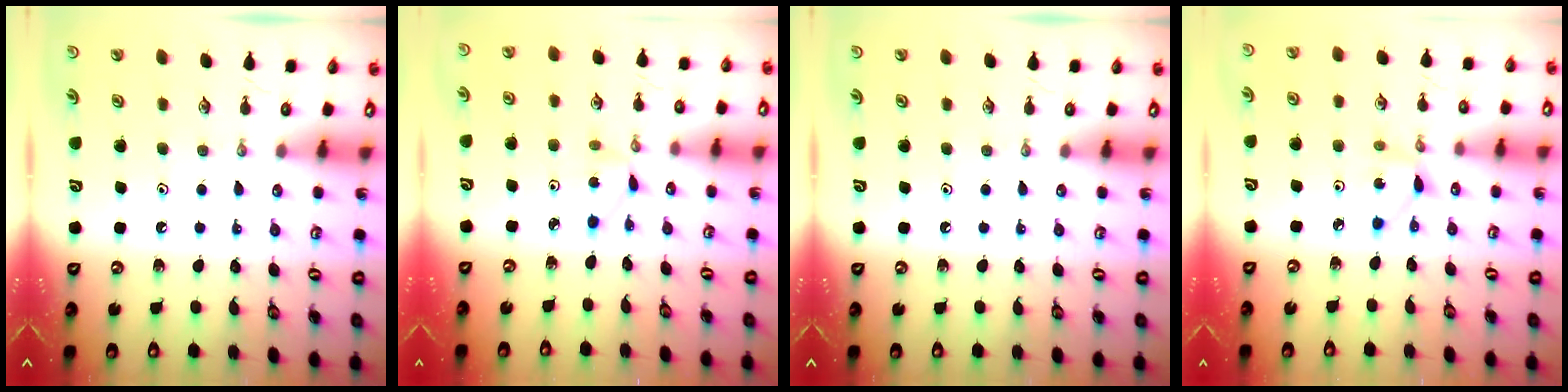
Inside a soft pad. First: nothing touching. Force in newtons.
{"total": 1.8, "press": 1.7, "slide": 0.2}
{"total": 0.0}
{"total": 2.6, "press": 2.6, "slide": 0.1}